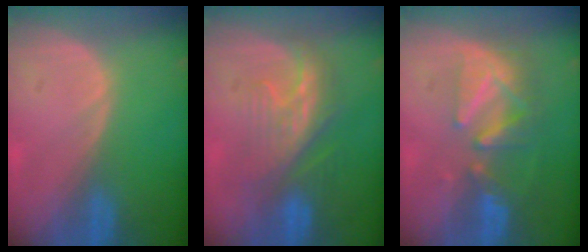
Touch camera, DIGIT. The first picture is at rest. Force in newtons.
{"total": 7.9, "press": 7.8, "slide": 1.3}
{"total": 8.2, "press": 7.5, "slide": 3.4}